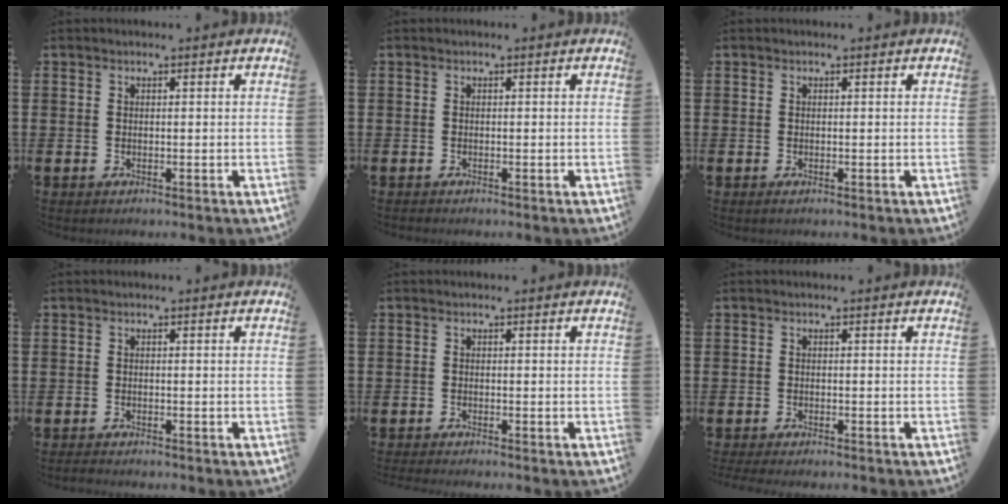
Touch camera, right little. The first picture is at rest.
{"total": 0.0}
{"total": 0.0}
{"total": 0.6, "force": [-0.6, 0.1, 0.2], "torque": [-0.006, -0.001, -0.012]}
{"total": 0.5, "force": [-0.5, -0.1, 0.1], "torque": [-0.001, -0.003, -0.010]}
{"total": 0.7, "force": [-0.6, 0.0, 0.3], "torque": [-0.006, -0.003, -0.013]}